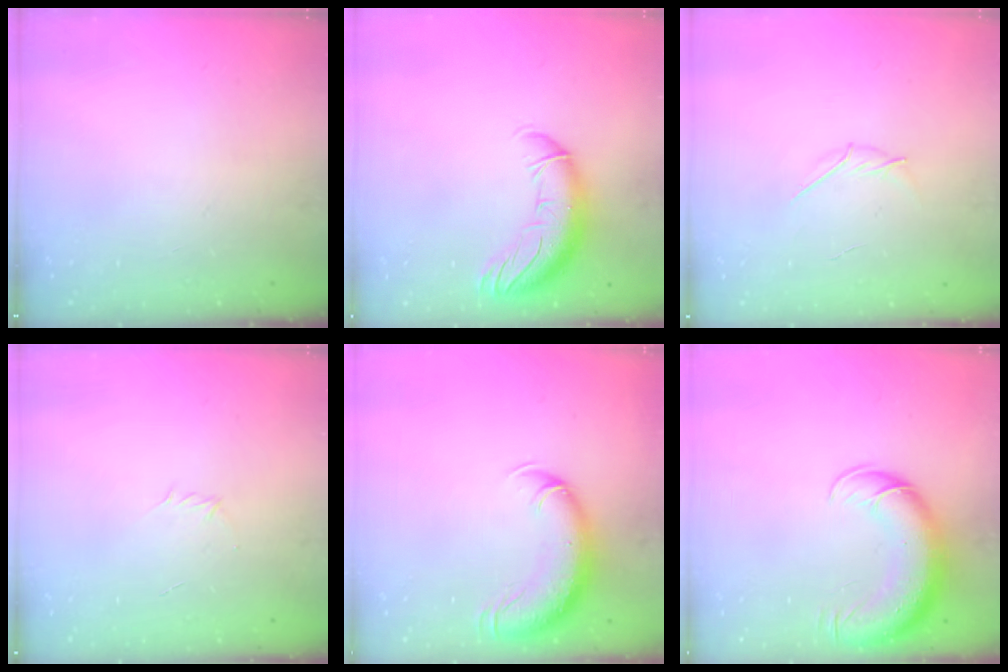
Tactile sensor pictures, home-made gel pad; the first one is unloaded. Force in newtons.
{"total": 12.4, "press": 12.0, "slide": 2.9}
{"total": 3.3, "press": 3.2, "slide": 0.8}
{"total": 2.9, "press": 2.8, "slide": 0.8}
{"total": 10.6, "press": 10.3, "slide": 2.5}
{"total": 13.5, "press": 13.1, "slide": 3.3}